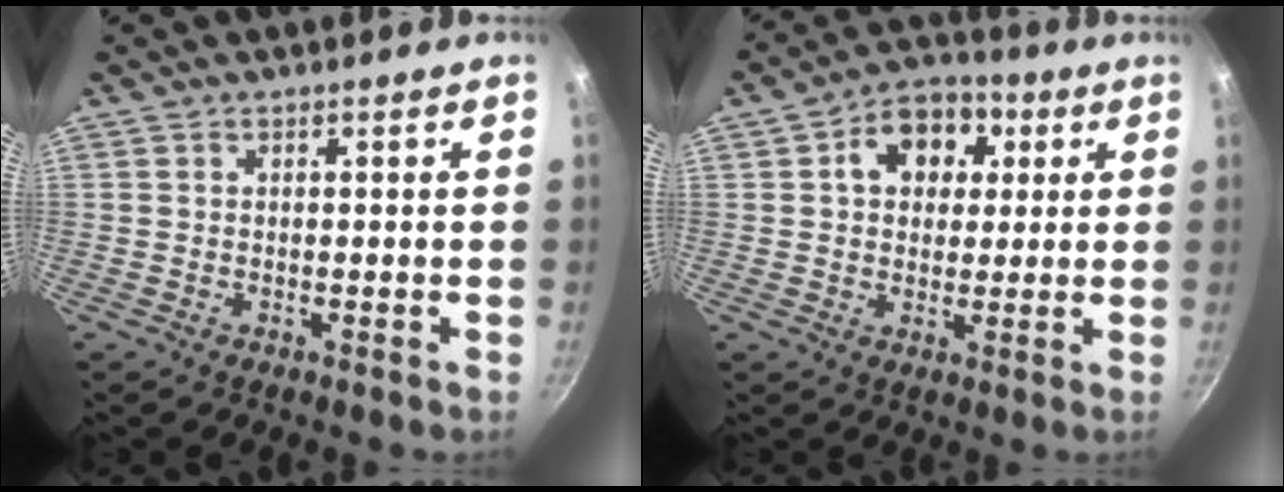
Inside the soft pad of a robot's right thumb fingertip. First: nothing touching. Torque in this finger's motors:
{"motor_torque": [0.26, 2.51, 0.57, -0.47, 0.04]}